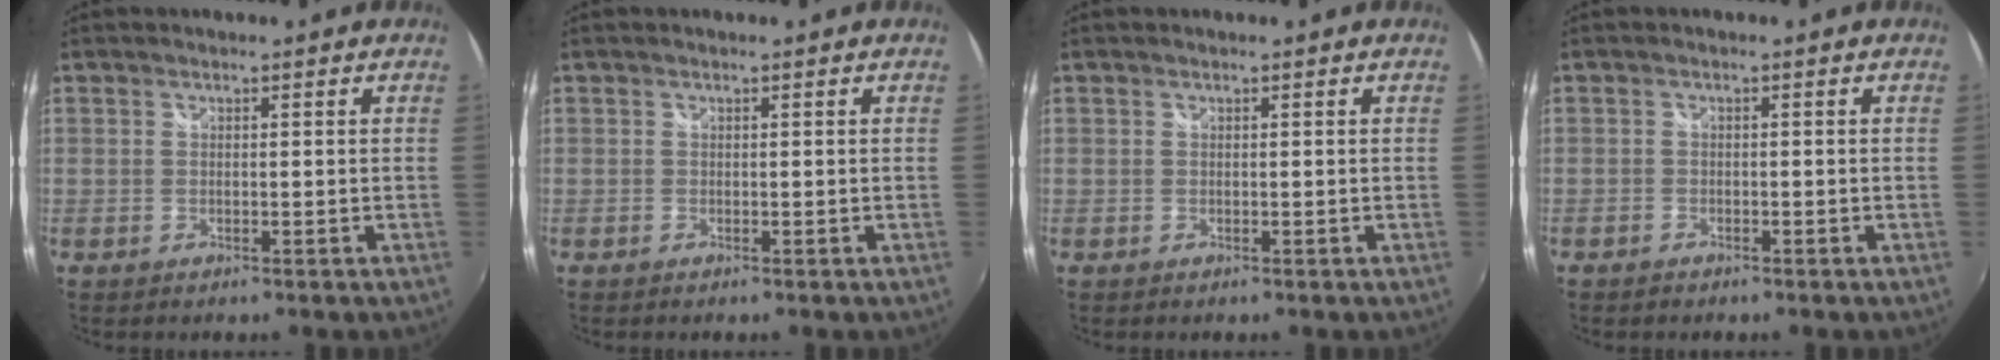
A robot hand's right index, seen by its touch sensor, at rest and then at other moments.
{"total": 0.0}
{"total": 0.0}
{"total": 1.5, "force": [-1.2, 0.8, 0.1], "torque": [-0.006, -0.001, -0.022]}